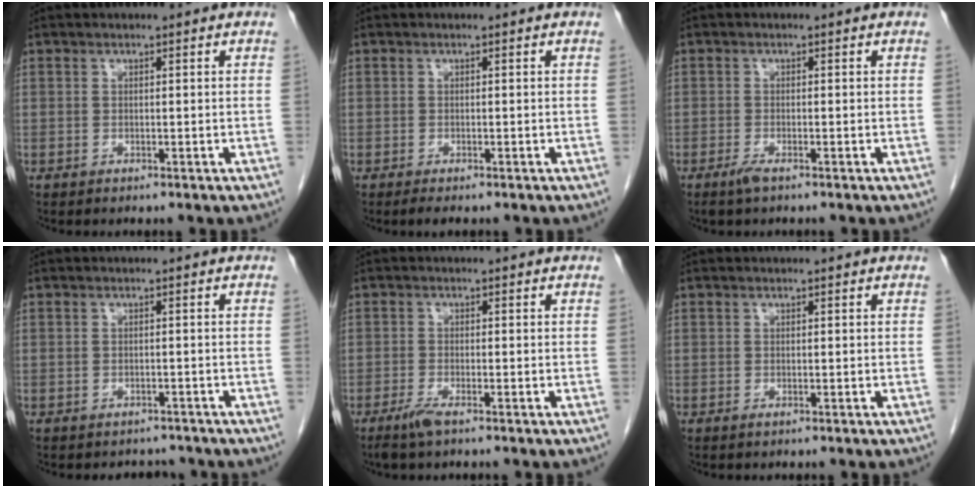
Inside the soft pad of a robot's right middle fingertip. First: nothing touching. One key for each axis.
{"total": 1.3, "fx": -1.0, "fy": 0.3, "fz": 0.8, "tx": -0.021, "ty": -0.006, "tz": -0.015}
{"total": 1.6, "fx": -1.3, "fy": 0.2, "fz": 1.0, "tx": -0.027, "ty": -0.003, "tz": -0.023}
{"total": 3.6, "fx": -3.3, "fy": 1.5, "fz": 0.1, "tx": -0.004, "ty": 0.002, "tz": -0.042}
{"total": 2.4, "fx": -1.9, "fy": 0.2, "fz": 1.6, "tx": -0.041, "ty": -0.004, "tz": -0.038}
{"total": 0.0}